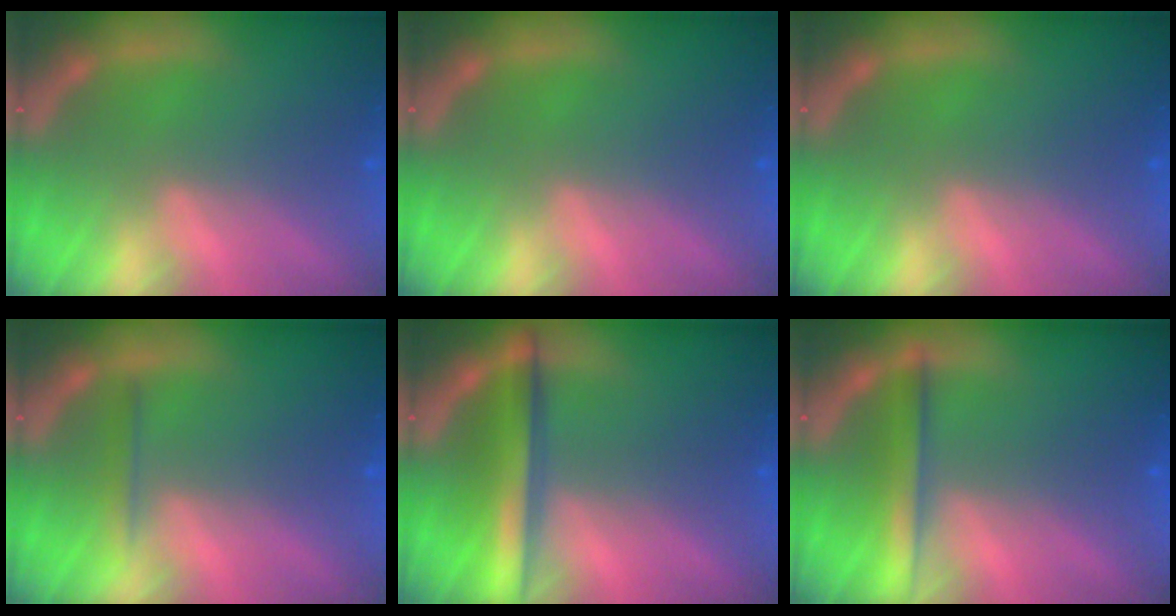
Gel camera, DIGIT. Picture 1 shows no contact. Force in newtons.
{"total": 0.0}
{"total": 0.0}
{"total": 1.4}
{"total": 5.5}
{"total": 3.5}